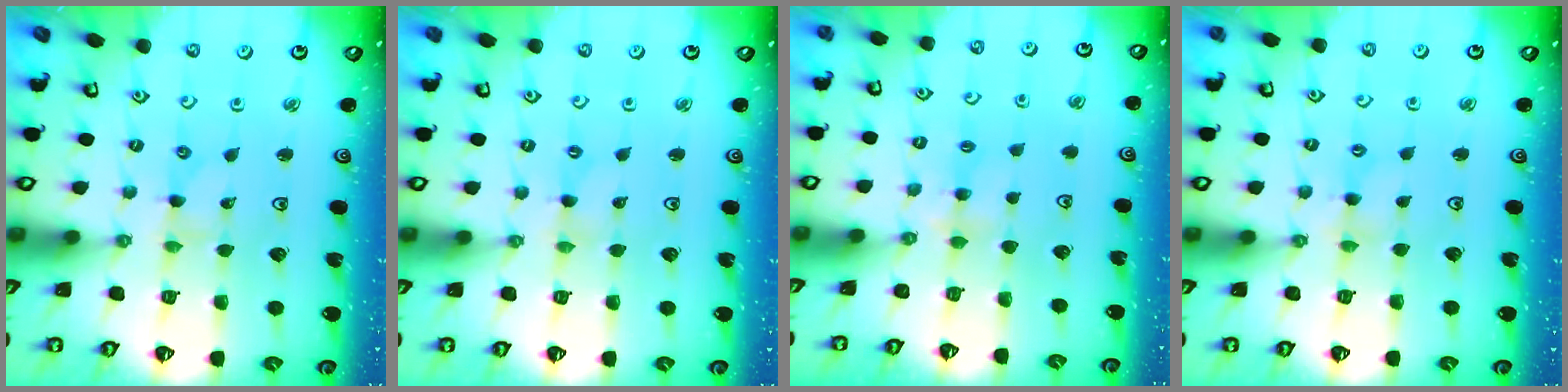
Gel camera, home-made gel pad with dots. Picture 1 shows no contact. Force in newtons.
{"total": 0.0}
{"total": 3.7, "press": 3.7, "slide": 0.6}
{"total": 1.8, "press": 1.8, "slide": 0.4}